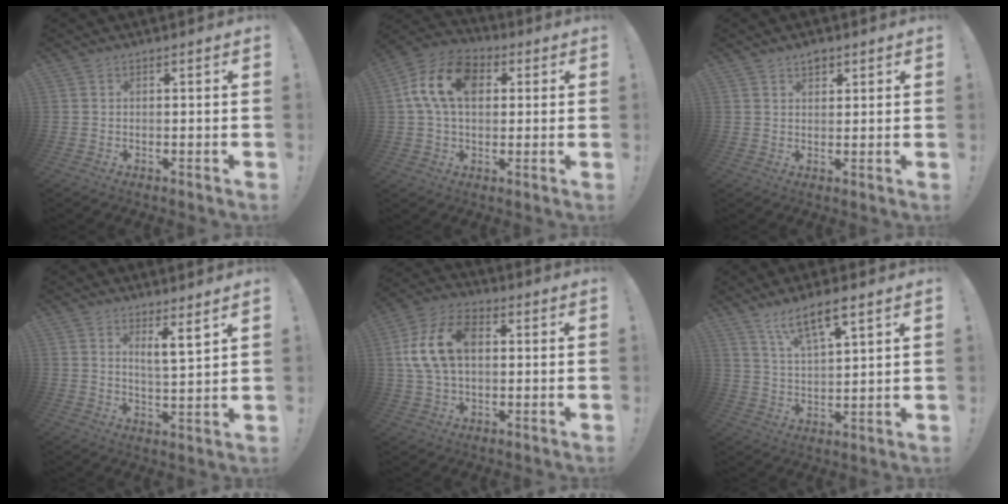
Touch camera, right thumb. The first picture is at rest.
{"total": 14.9, "force": [3.6, 10.0, 10.5], "torque": [-0.190, 0.012, 0.070]}
{"total": 2.9, "force": [2.1, 1.7, 0.9], "torque": [0.008, -0.017, 0.032]}
{"total": 6.2, "force": [4.6, 0.3, 4.1], "torque": [-0.054, -0.038, 0.073]}
{"total": 14.9, "force": [2.1, 9.8, 11.0], "torque": [-0.217, 0.012, 0.040]}
{"total": 9.7, "force": [6.9, 2.4, 6.4], "torque": [-0.104, -0.035, 0.120]}